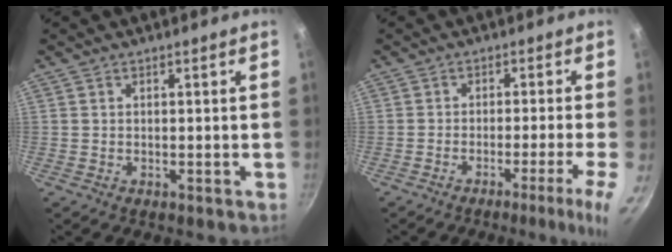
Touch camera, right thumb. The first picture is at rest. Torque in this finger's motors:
{"motor_torque": [0.56, 0.34, 0.42, -0.77, 0.05]}